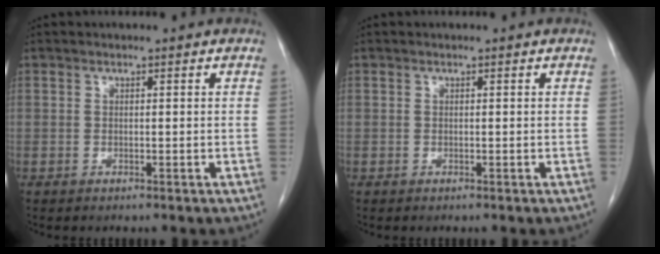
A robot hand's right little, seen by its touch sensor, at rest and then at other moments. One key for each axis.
{"total": 0.0}